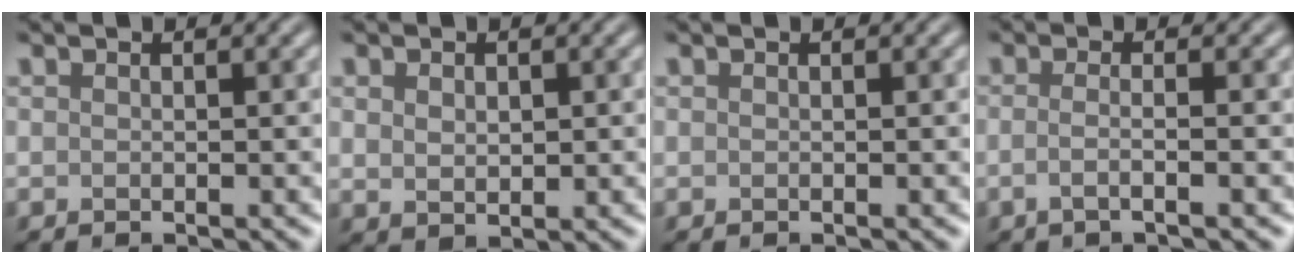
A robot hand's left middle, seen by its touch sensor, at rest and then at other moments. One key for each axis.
{"total": 1.7, "fx": 0.5, "fy": 1.2, "fz": 1.1, "tx": -0.021, "ty": -0.002, "tz": 0.013}
{"total": 0.0}
{"total": 2.4, "fx": -0.5, "fy": 1.0, "fz": 2.2, "tx": -0.022, "ty": -0.005, "tz": -0.021}